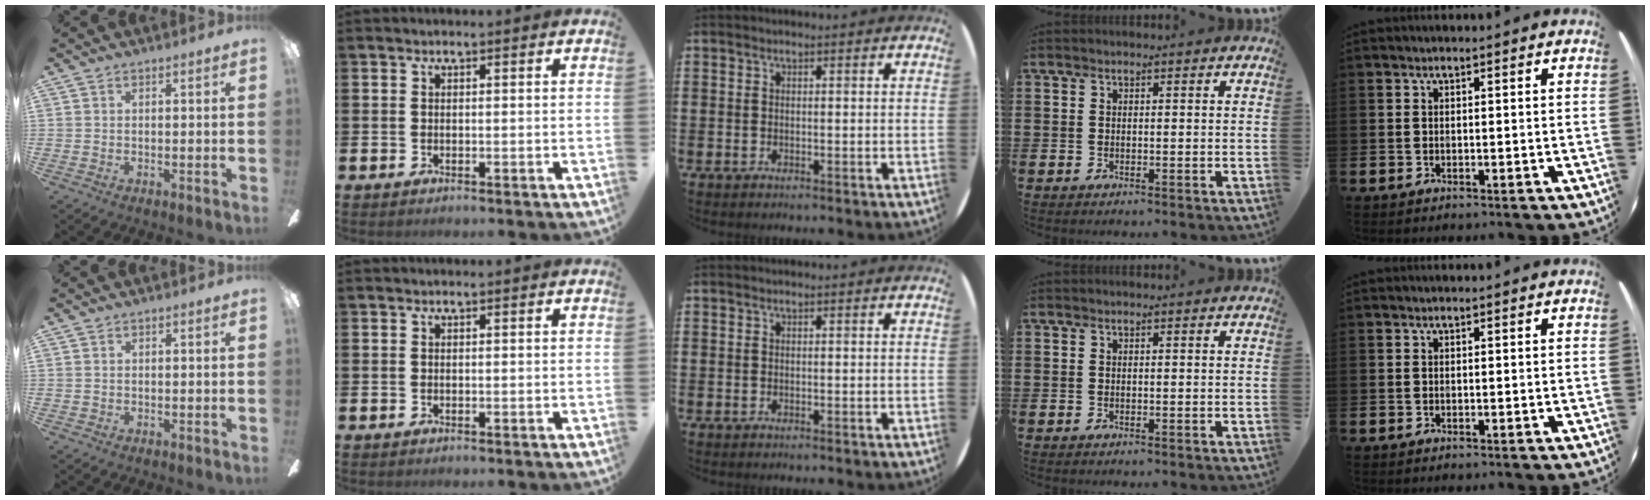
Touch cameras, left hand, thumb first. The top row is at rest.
{}